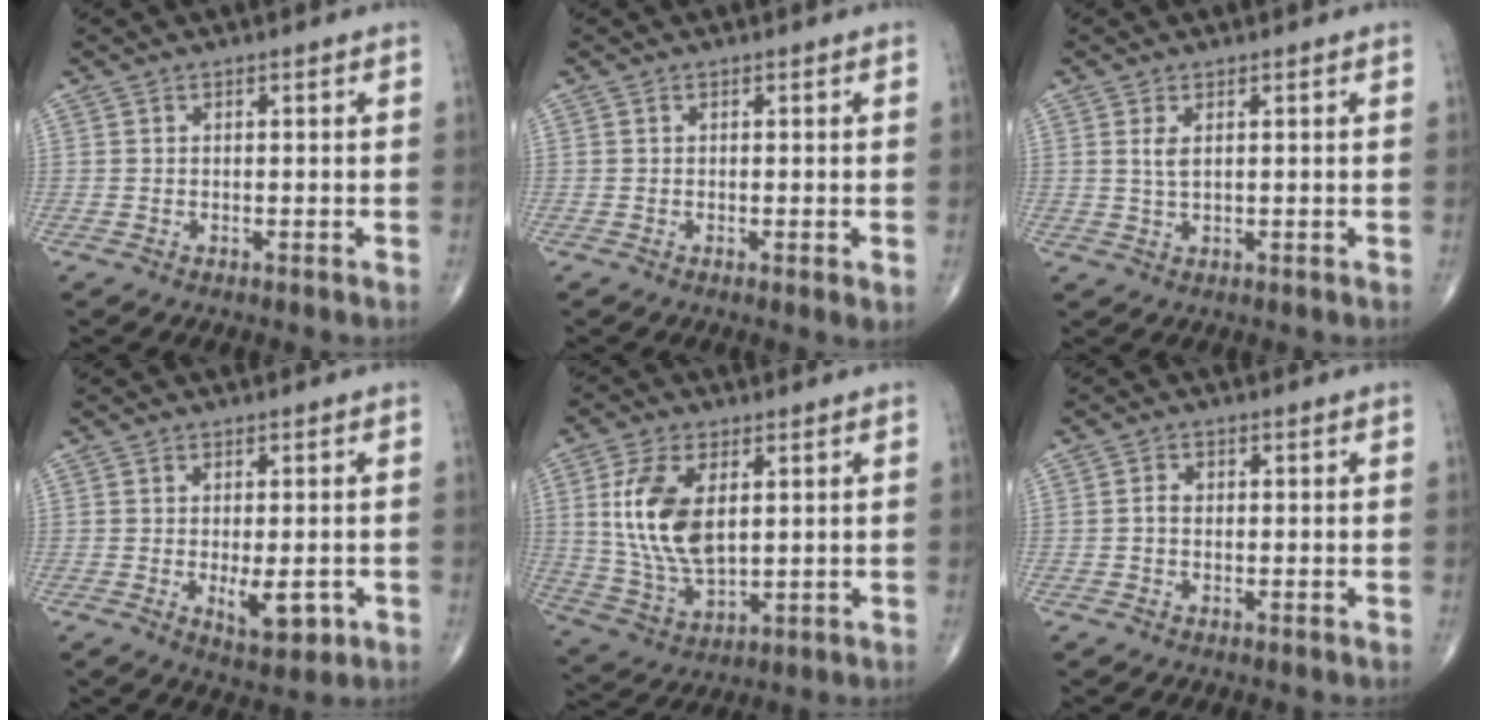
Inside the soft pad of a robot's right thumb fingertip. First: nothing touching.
{"total": 1.6, "force": [-0.2, 0.2, 1.6], "torque": [-0.028, -0.008, -0.003]}
{"total": 2.2, "force": [0.7, 0.9, 1.9], "torque": [-0.039, -0.003, 0.019]}
{"total": 6.1, "force": [-1.4, 2.5, 5.4], "torque": [-0.071, -0.012, -0.012]}
{"total": 13.8, "force": [3.1, 7.4, 11.2], "torque": [-0.218, -0.015, 0.068]}
{"total": 1.7, "force": [-0.1, 1.4, 1.1], "torque": [-0.015, 0.007, -0.003]}